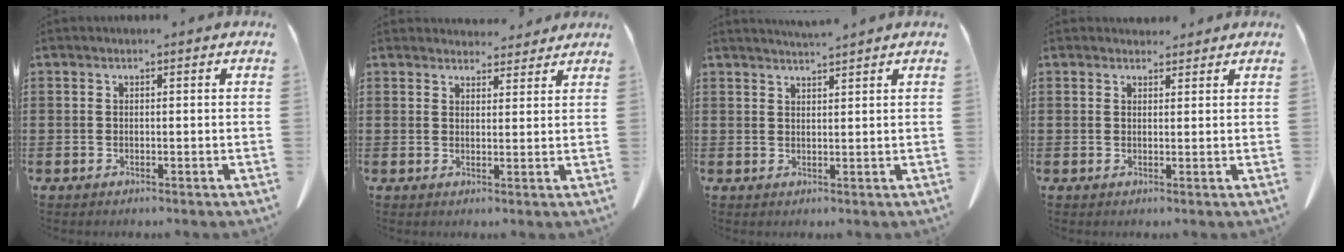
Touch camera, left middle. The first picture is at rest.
{"total": 3.3, "force": [3.2, 0.7, 0.1], "torque": [-0.002, -0.014, 0.060]}
{"total": 2.0, "force": [2.0, -0.3, 0.3], "torque": [-0.009, -0.004, 0.038]}
{"total": 1.7, "force": [1.5, 0.7, 0.1], "torque": [0.002, -0.001, 0.027]}